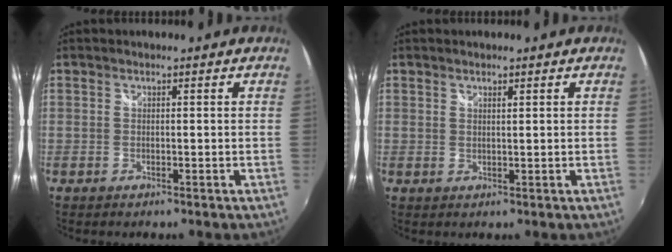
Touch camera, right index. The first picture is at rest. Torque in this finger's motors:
{"motor_torque": [-0.04, 0.10, -0.02, 0.00]}